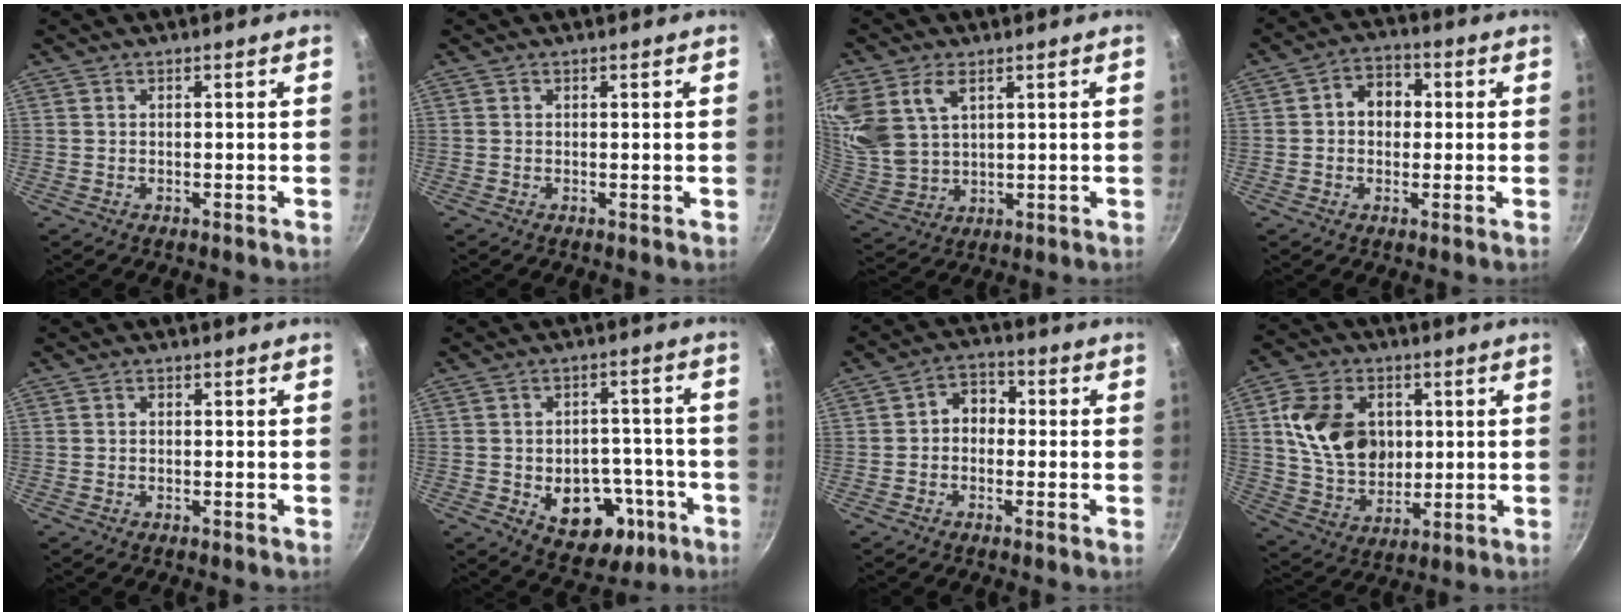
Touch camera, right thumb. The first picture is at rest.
{"total": 0.0}
{"total": 13.9, "force": [6.3, 9.1, 8.4], "torque": [-0.181, -0.014, 0.141]}
{"total": 6.0, "force": [0.4, 4.9, 3.5], "torque": [-0.017, 0.015, -0.006]}
{"total": 0.8, "force": [0.1, 0.7, 0.5], "torque": [-0.008, 0.007, 0.001]}
{"total": 13.9, "force": [-4.8, 9.8, 8.7], "torque": [-0.077, 0.028, -0.052]}
{"total": 5.4, "force": [-0.3, 4.4, 3.2], "torque": [-0.017, 0.019, -0.020]}
{"total": 16.1, "force": [3.0, 12.2, 10.0], "torque": [-0.156, -0.004, 0.058]}